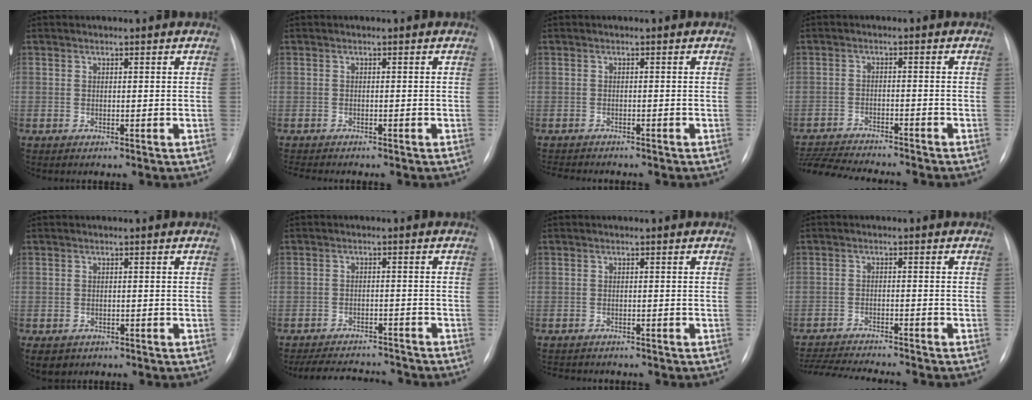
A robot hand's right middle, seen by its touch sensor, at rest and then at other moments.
{"total": 3.0, "force": [-2.7, 0.3, 1.2], "torque": [-0.019, -0.007, -0.035]}
{"total": 5.8, "force": [-5.2, 1.4, 2.1], "torque": [-0.033, -0.007, -0.072]}
{"total": 13.0, "force": [-12.1, 0.9, 4.6], "torque": [-0.082, -0.009, -0.185]}
{"total": 4.7, "force": [-3.0, 3.3, 1.4], "torque": [-0.023, -0.002, -0.037]}
{"total": 10.6, "force": [-9.9, 2.9, 2.6], "torque": [-0.048, 0.005, -0.133]}
{"total": 5.8, "force": [-5.1, 2.0, 2.0], "torque": [-0.030, -0.003, -0.060]}
{"total": 11.9, "force": [-11.1, 0.3, 4.3], "torque": [-0.068, -0.012, -0.167]}